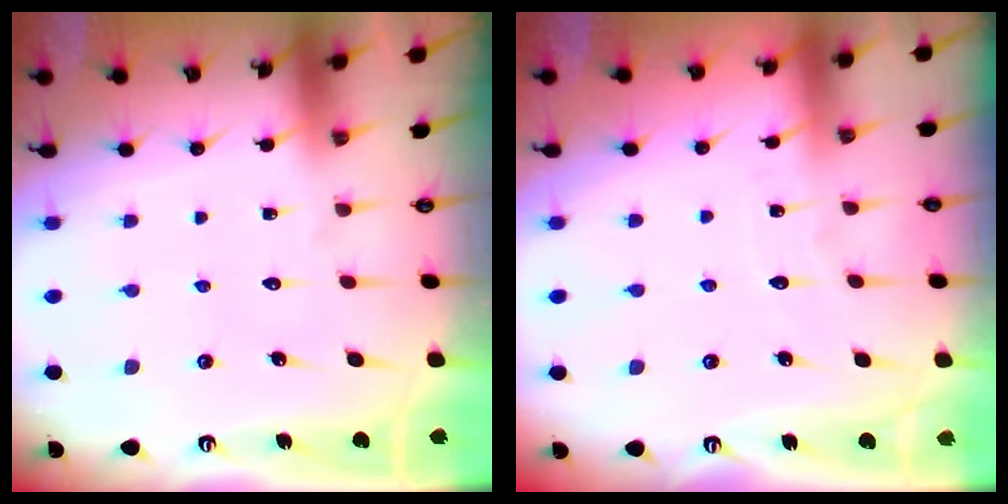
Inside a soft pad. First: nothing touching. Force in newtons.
{"total": 2.6, "press": 2.6, "slide": 0.2}